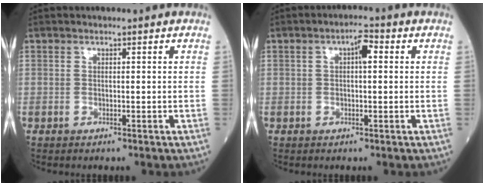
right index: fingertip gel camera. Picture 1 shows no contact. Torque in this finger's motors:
{"motor_torque": [0.37, 0.07, 0.03, 0.02]}